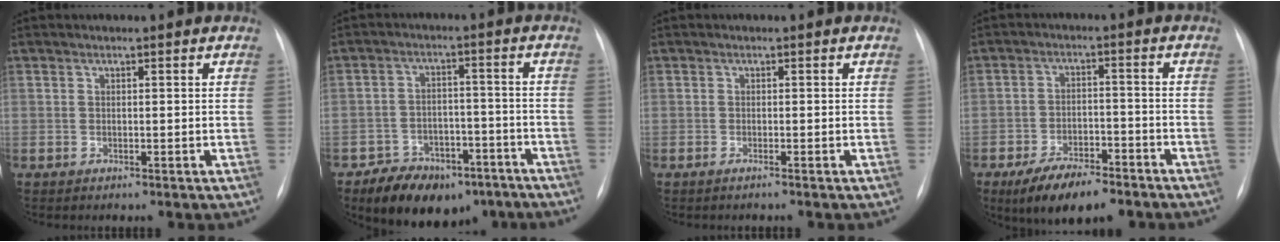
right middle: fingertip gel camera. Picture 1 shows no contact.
{"total": 12.0, "force": [-8.5, 6.7, 5.2], "torque": [-0.070, 0.018, -0.126]}
{"total": 1.0, "force": [-0.8, -0.2, 0.5], "torque": [-0.010, 0.000, -0.012]}
{"total": 10.0, "force": [-7.4, 3.6, 5.8], "torque": [-0.094, -0.008, -0.123]}